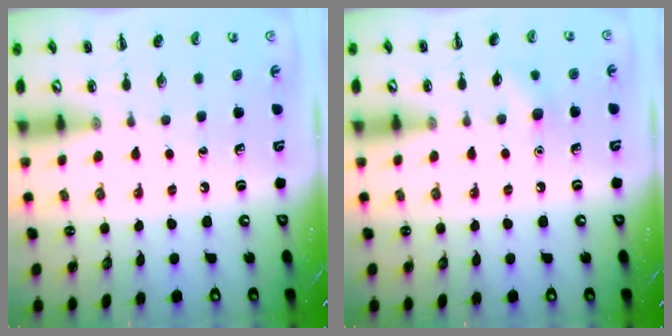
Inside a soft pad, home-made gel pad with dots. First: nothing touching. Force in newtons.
{"total": 6.3, "press": 6.1, "slide": 1.6}